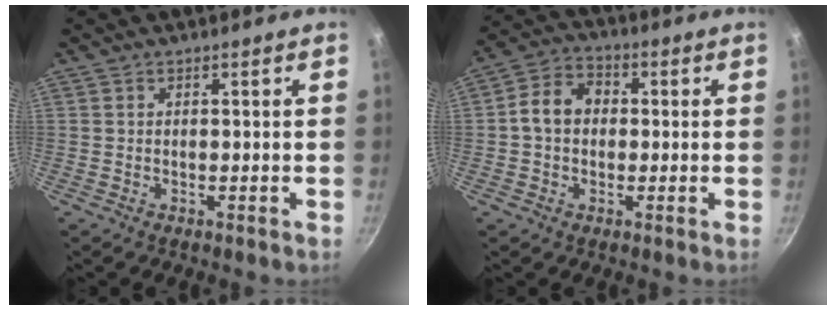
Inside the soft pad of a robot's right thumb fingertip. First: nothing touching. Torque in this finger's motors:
{"motor_torque": [-0.53, 0.35, 0.57, -0.40, 0.04]}